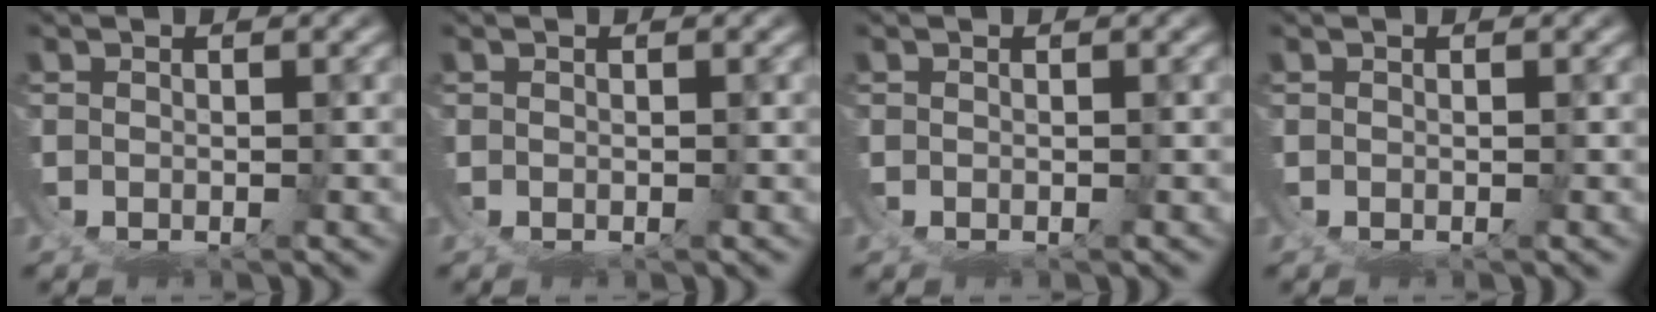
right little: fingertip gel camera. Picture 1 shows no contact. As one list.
[{"total": 0.0}, {"total": 0.0}, {"total": 0.0}]